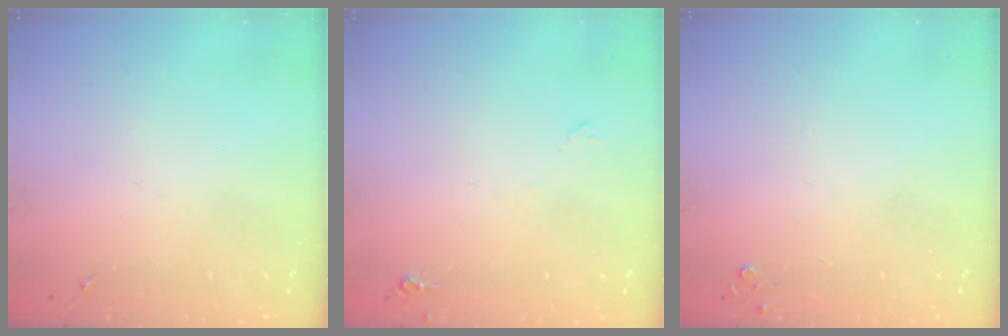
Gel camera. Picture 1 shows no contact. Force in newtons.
{"total": 4.1, "press": 4.0, "slide": 0.7}
{"total": 2.7, "press": 2.7, "slide": 0.3}